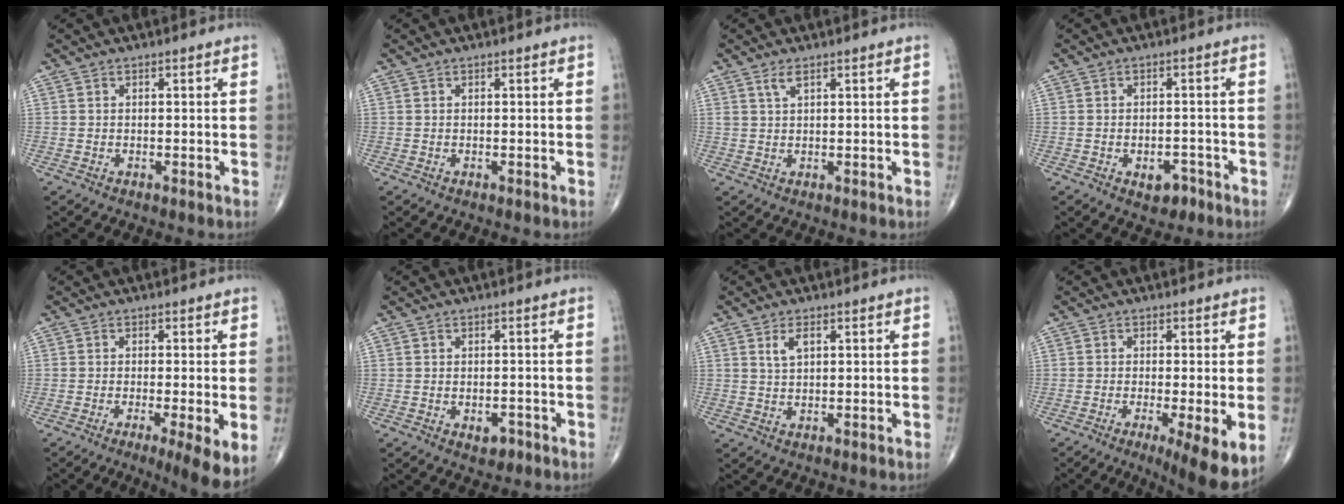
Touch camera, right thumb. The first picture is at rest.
{"total": 0.0}
{"total": 1.9, "force": [1.2, 0.6, 1.4], "torque": [-0.032, -0.001, 0.029]}
{"total": 3.8, "force": [-2.0, 2.3, 2.2], "torque": [-0.012, 0.015, -0.025]}
{"total": 7.3, "force": [-2.2, 1.1, 6.8], "torque": [-0.110, -0.019, -0.037]}
{"total": 2.6, "force": [-1.2, 1.6, 1.6], "torque": [-0.011, 0.007, -0.012]}
{"total": 2.8, "force": [1.2, 1.4, 2.2], "torque": [-0.041, -0.001, 0.025]}
{"total": 9.4, "force": [-3.1, 1.9, 8.7], "torque": [-0.134, -0.021, -0.047]}